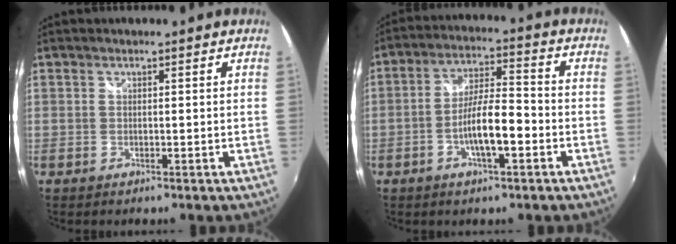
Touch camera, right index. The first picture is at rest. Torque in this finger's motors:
{"motor_torque": [1.14, -0.83, 0.64, 0.15]}